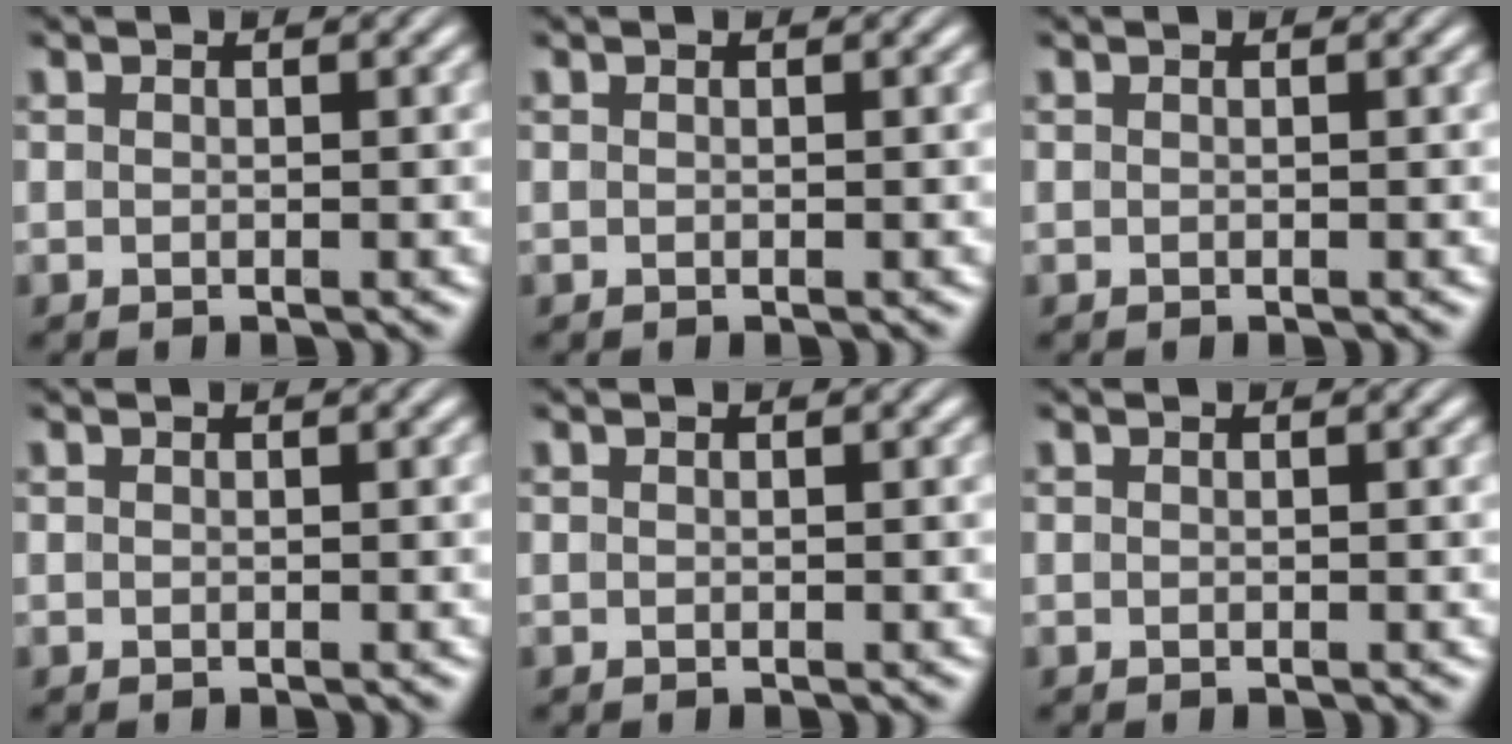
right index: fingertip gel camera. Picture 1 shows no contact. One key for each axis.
{"total": 0.0}
{"total": 0.0}
{"total": 0.0}
{"total": 0.0}
{"total": 0.0}